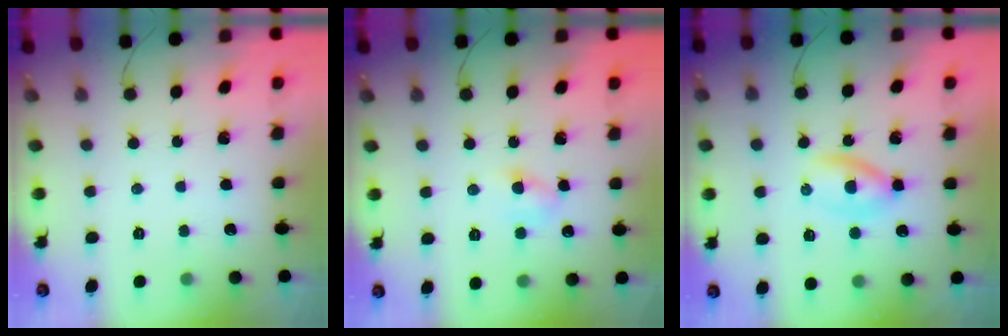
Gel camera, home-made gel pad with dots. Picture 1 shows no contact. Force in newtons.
{"total": 5.0, "press": 4.7, "slide": 1.4}
{"total": 3.6, "press": 3.5, "slide": 0.7}